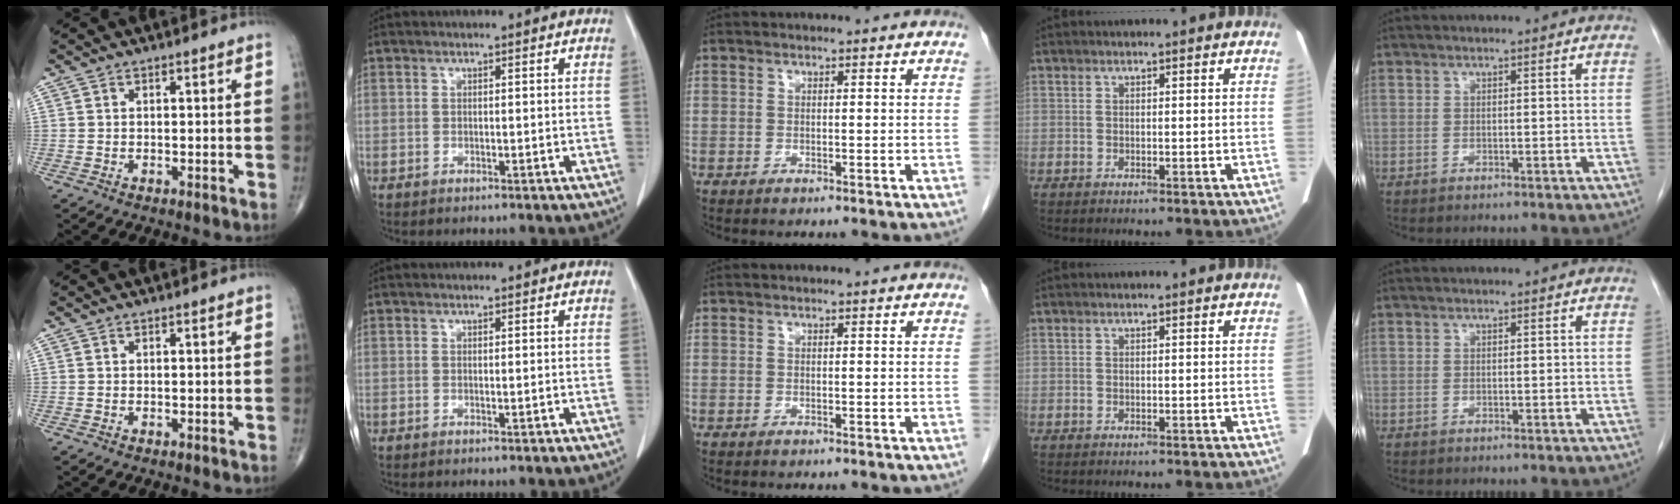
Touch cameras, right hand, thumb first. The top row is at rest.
{}